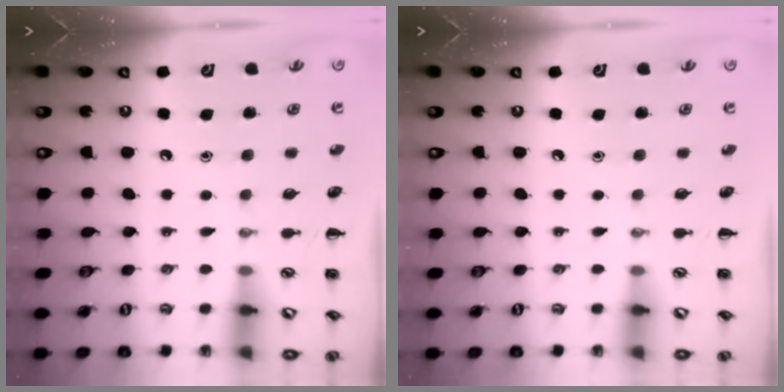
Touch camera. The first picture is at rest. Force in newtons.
{"total": 0.0}